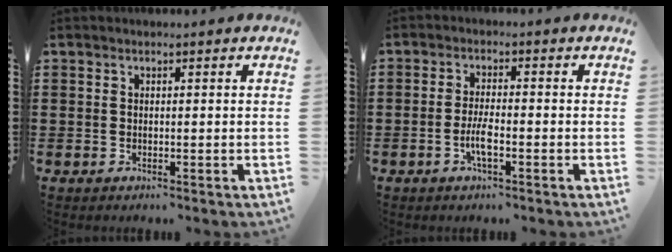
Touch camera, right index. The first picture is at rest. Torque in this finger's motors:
{"motor_torque": [1.08, 1.05, 0.50, 0.14]}